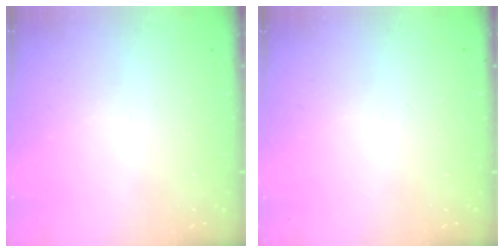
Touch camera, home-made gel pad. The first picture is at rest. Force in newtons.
{"total": 0.0}